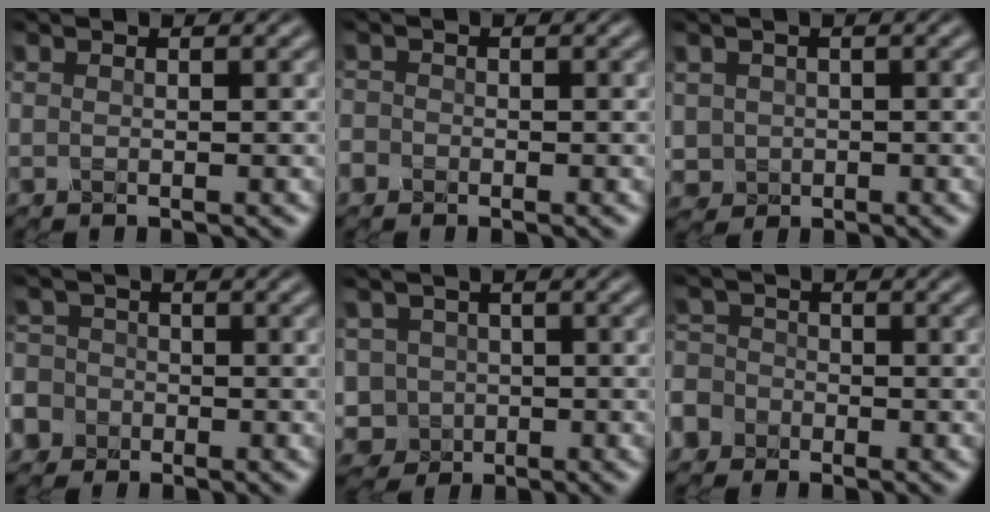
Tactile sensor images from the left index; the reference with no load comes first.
{"total": 1.4, "force": [-0.7, 1.1, 0.2], "torque": [0.003, 0.000, -0.016]}
{"total": 1.9, "force": [0.0, 1.9, 0.2], "torque": [0.001, -0.004, 0.000]}
{"total": 7.8, "force": [-4.2, 6.4, 1.6], "torque": [-0.053, -0.016, -0.097]}
{"total": 5.5, "force": [-1.8, 5.0, 1.4], "torque": [-0.024, -0.003, -0.045]}
{"total": 6.4, "force": [-3.9, 4.9, 1.4], "torque": [-0.031, -0.011, -0.081]}